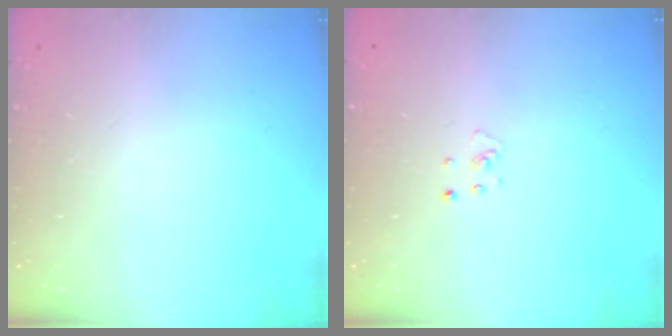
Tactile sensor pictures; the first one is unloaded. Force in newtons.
{"total": 2.6, "press": 2.6, "slide": 0.3}